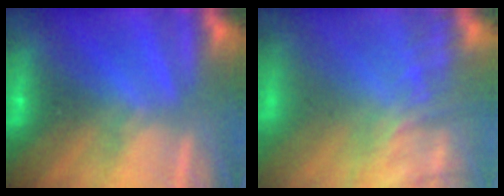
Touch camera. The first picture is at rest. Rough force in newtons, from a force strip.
{"total": 7.3}